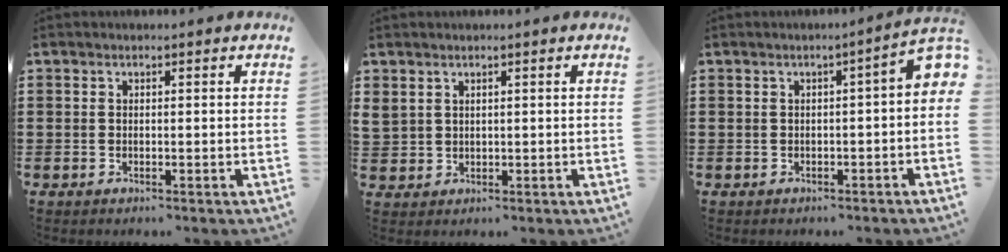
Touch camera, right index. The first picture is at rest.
{"total": 1.7, "force": [1.3, 1.1, 0.2], "torque": [-0.010, 0.004, 0.027]}
{"total": 2.7, "force": [-0.4, 0.8, 2.6], "torque": [-0.046, 0.004, -0.012]}